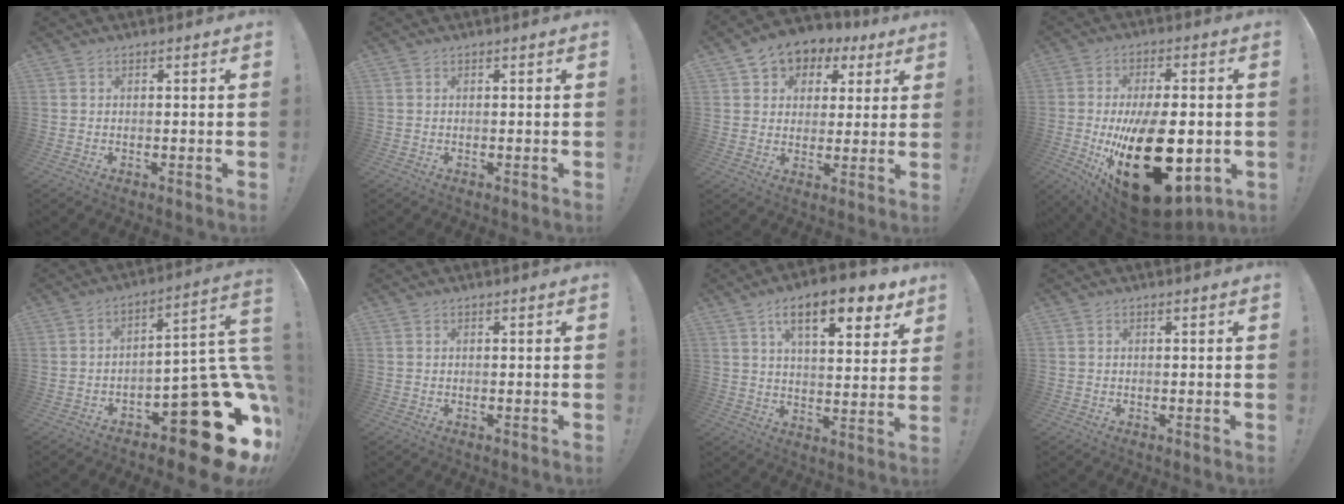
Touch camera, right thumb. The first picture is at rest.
{"total": 0.0}
{"total": 7.0, "force": [3.2, 5.9, 1.9], "torque": [-0.034, -0.021, 0.068]}
{"total": 29.6, "force": [-5.0, 14.7, 25.2], "torque": [-0.405, 0.005, -0.051]}
{"total": 23.1, "force": [-11.0, 8.9, 18.2], "torque": [-0.193, 0.044, -0.162]}
{"total": 0.0}
{"total": 14.8, "force": [8.4, 5.3, 11.0], "torque": [-0.165, -0.040, 0.134]}
{"total": 0.0}